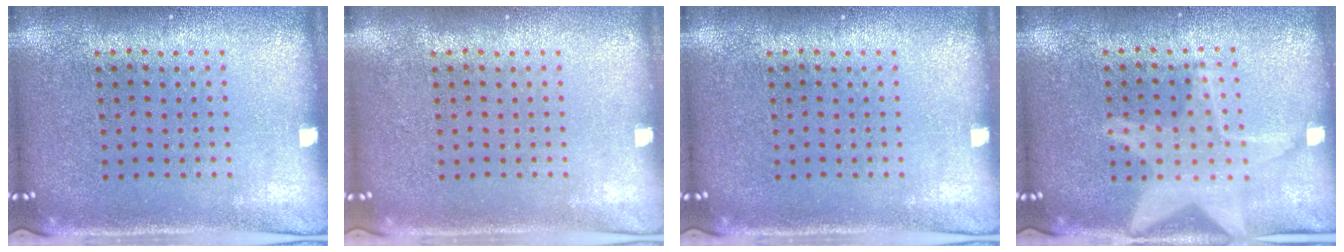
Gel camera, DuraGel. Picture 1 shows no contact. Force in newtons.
{"total": 0.0}
{"total": 0.0}
{"total": 2.1, "press": 2.1, "slide": 0.2}